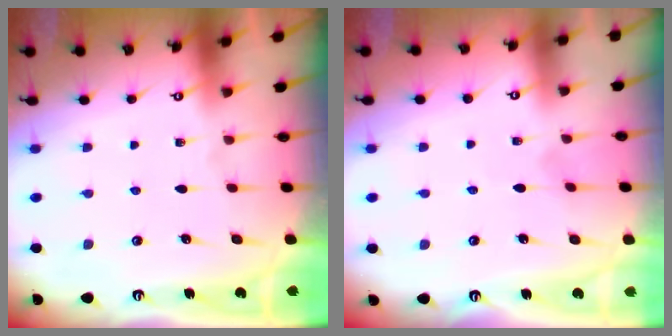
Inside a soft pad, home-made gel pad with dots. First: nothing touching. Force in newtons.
{"total": 1.2, "press": 1.2, "slide": 0.2}